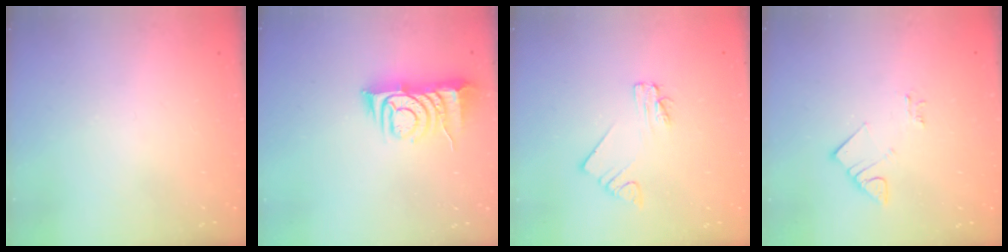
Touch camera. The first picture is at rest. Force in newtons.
{"total": 8.9, "press": 8.8, "slide": 1.2}
{"total": 2.0, "press": 2.0, "slide": 0.1}
{"total": 3.5, "press": 3.5, "slide": 0.2}